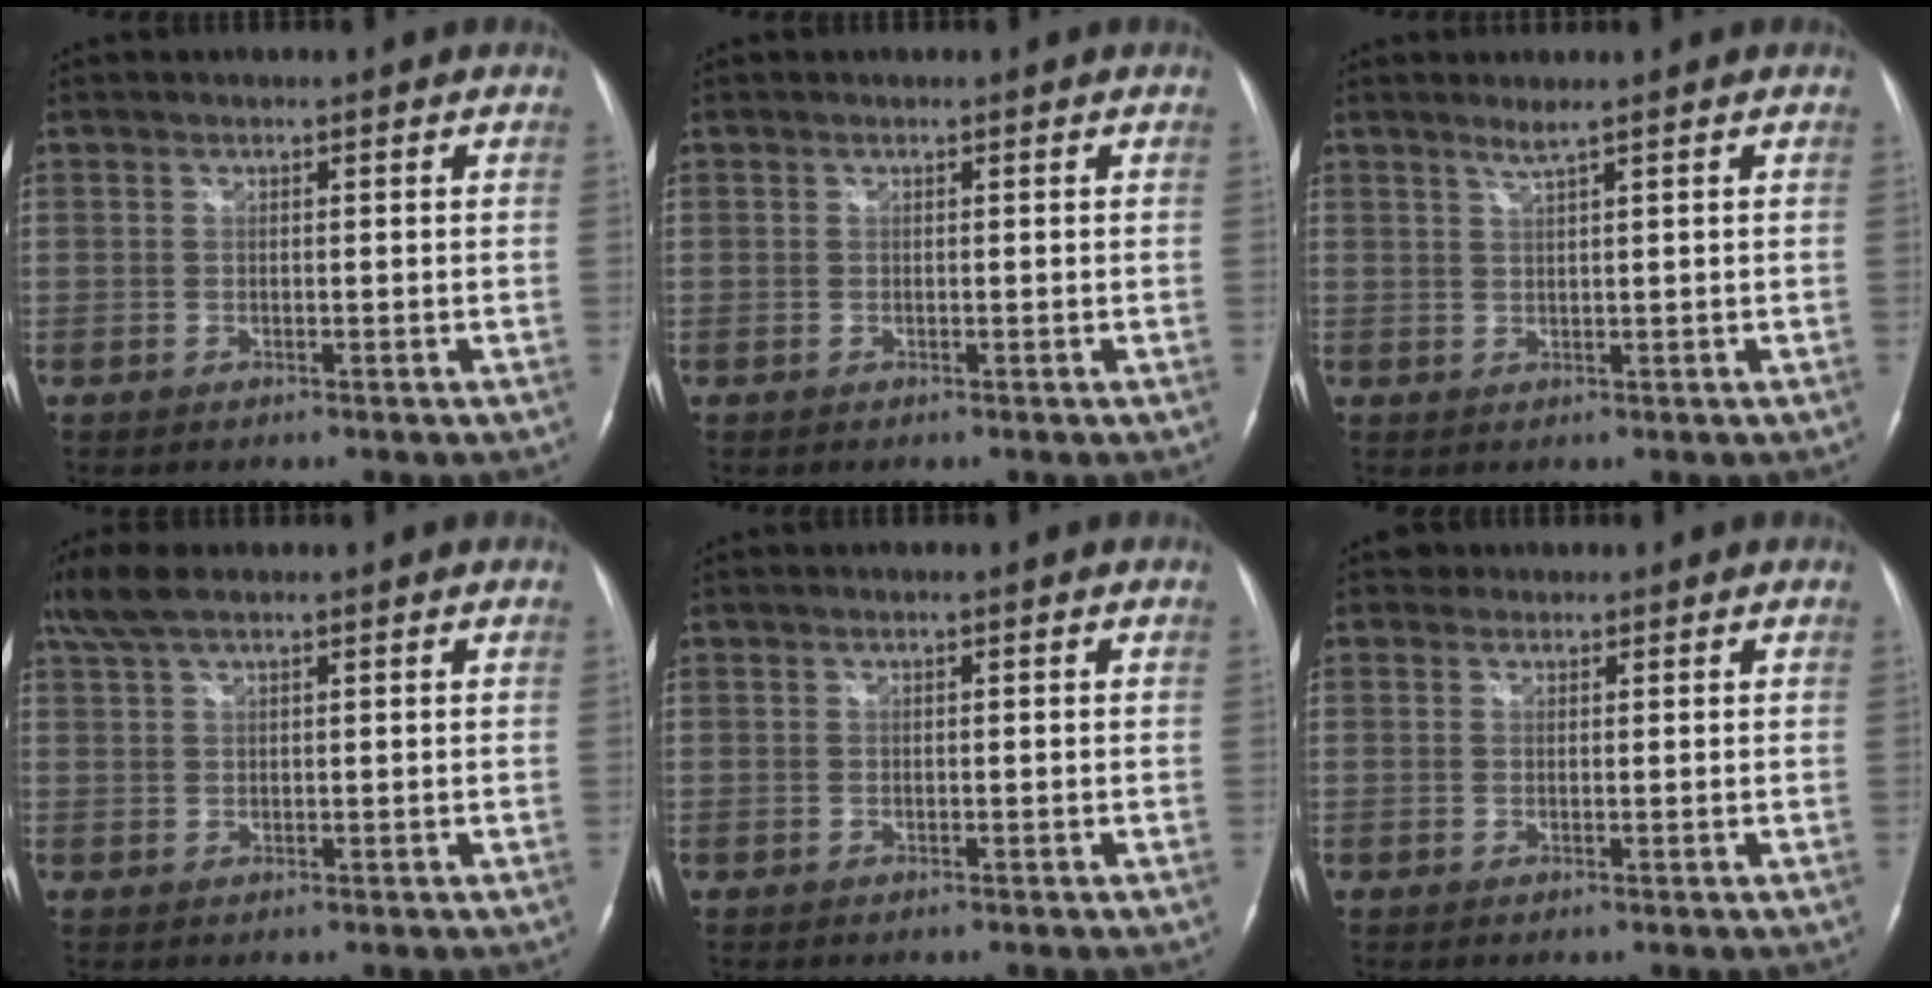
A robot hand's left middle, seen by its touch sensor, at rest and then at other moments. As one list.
[{"total": 0.0}, {"total": 1.6, "force": [1.2, -0.5, 0.9], "torque": [-0.024, -0.003, 0.025]}, {"total": 4.7, "force": [3.5, 1.1, 2.9], "torque": [-0.073, 0.023, 0.073]}, {"total": 0.0}, {"total": 1.2, "force": [1.0, 0.6, -0.3], "torque": [0.007, 0.005, 0.013]}]